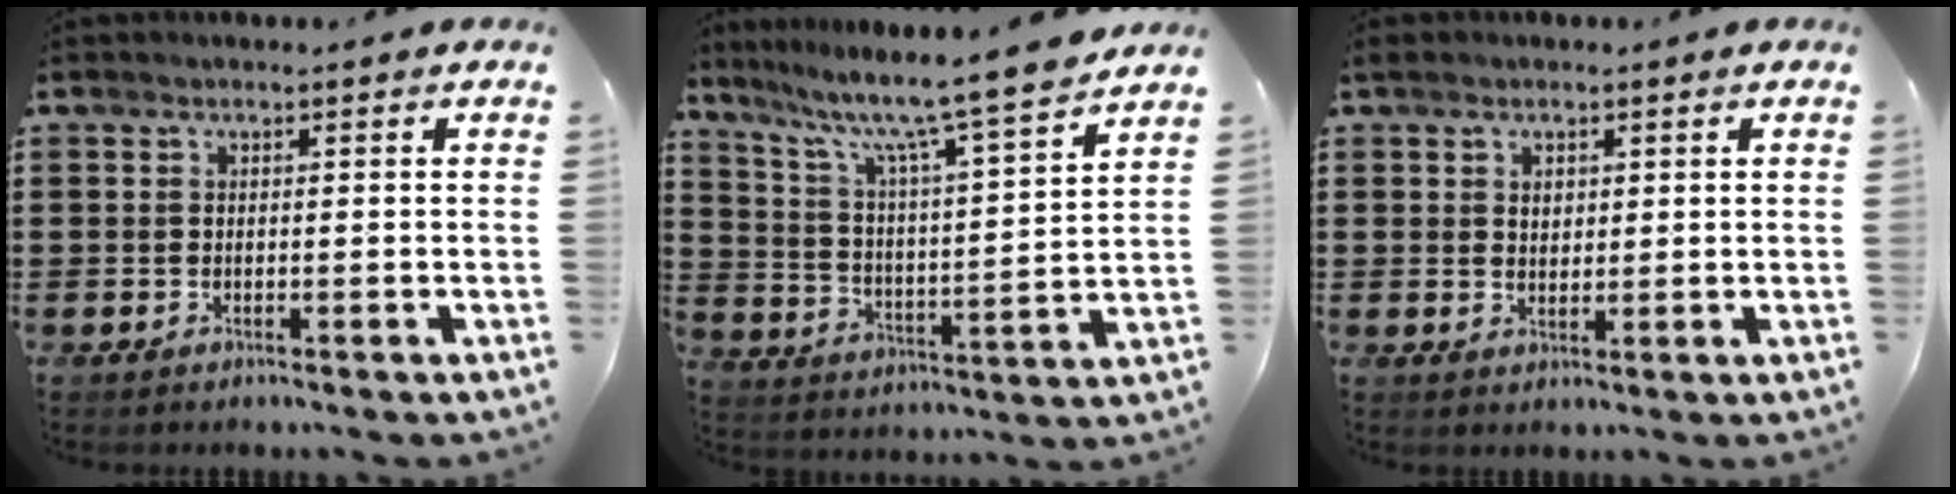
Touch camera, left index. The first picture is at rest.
{"total": 9.4, "force": [7.8, -0.6, 5.2], "torque": [-0.123, -0.059, 0.121]}
{"total": 2.1, "force": [1.1, 1.5, 0.8], "torque": [-0.012, 0.004, 0.018]}